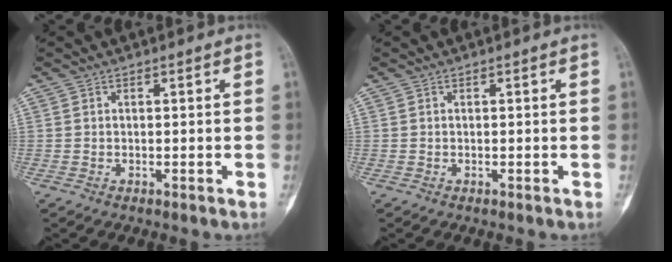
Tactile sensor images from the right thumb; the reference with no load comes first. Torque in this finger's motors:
{"motor_torque": [0.00, 0.00, 0.05, -0.05, 0.00]}